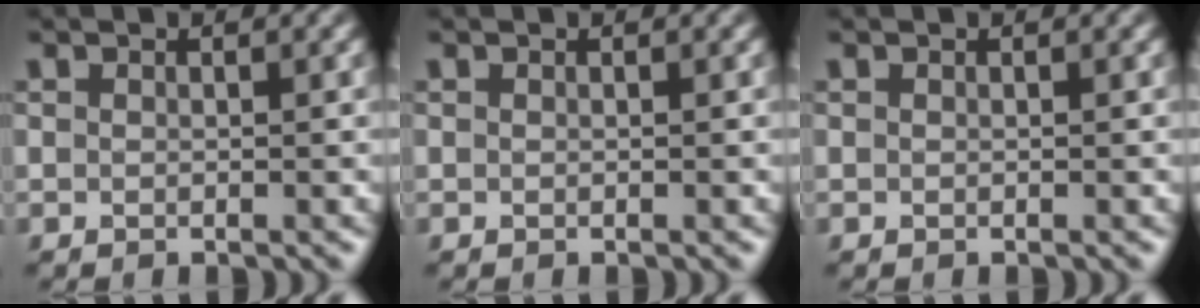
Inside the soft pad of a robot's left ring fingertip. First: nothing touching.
{"total": 0.0}
{"total": 0.0}